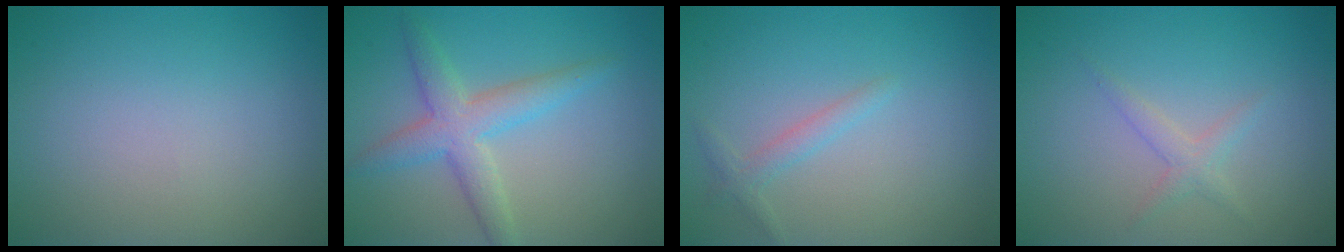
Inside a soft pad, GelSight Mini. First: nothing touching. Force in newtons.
{"total": 4.1, "press": 4.1, "slide": 0.4}
{"total": 1.4, "press": 1.4, "slide": 0.1}
{"total": 1.4, "press": 1.4, "slide": 0.0}